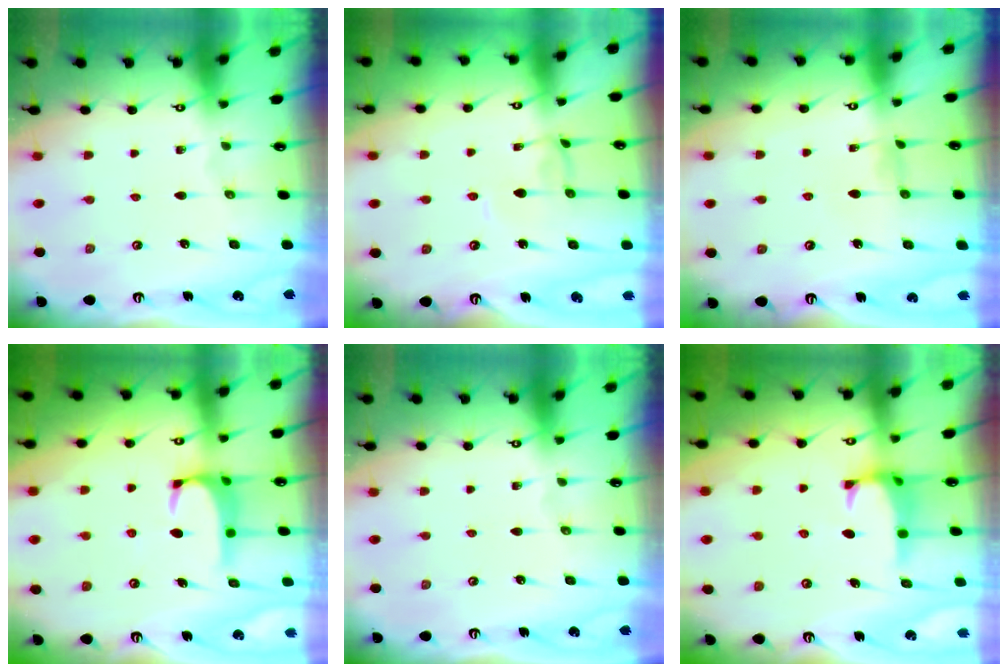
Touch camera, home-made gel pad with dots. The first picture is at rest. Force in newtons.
{"total": 1.5, "press": 1.5, "slide": 0.2}
{"total": 0.9, "press": 0.5, "slide": 0.7}
{"total": 1.3, "press": 1.2, "slide": 0.5}
{"total": 0.0}
{"total": 1.1, "press": 0.9, "slide": 0.6}